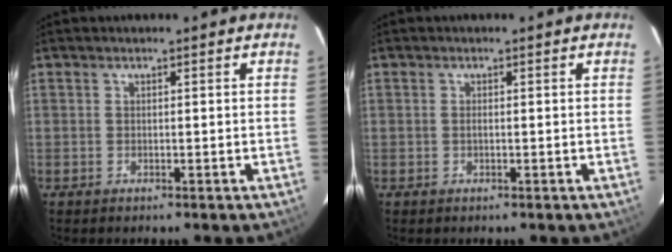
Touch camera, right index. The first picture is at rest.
{"total": 0.5, "force": [-0.1, 0.2, 0.5], "torque": [-0.010, 0.001, -0.003]}